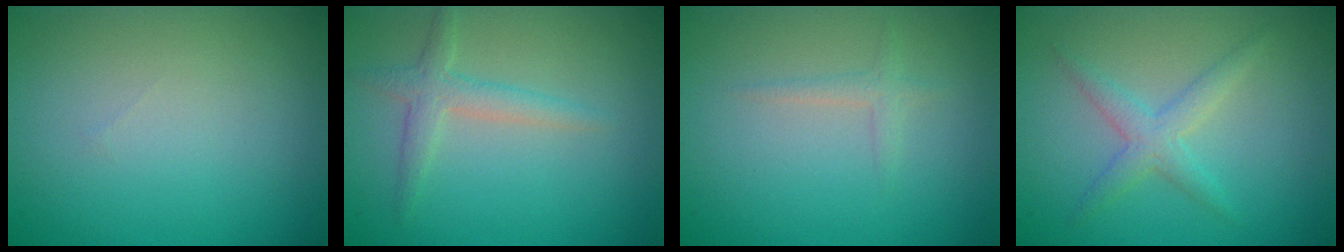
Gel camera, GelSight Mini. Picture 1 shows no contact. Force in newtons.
{"total": 2.2, "press": 2.2, "slide": 0.1}
{"total": 1.0, "press": 1.0, "slide": 0.1}
{"total": 2.2, "press": 2.2, "slide": 0.1}